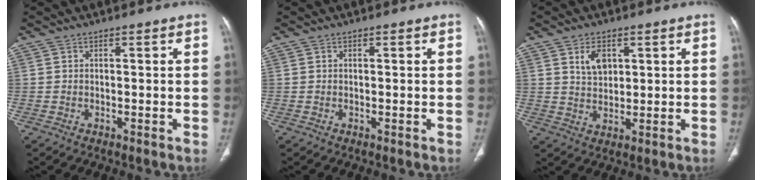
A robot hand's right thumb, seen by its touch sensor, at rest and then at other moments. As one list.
[{"total": 0.0}, {"total": 5.2, "force": [2.2, 3.2, 3.3], "torque": [-0.045, -0.013, 0.045]}]